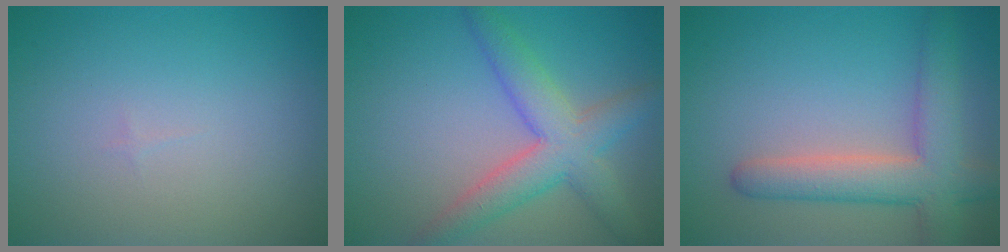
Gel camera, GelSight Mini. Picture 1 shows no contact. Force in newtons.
{"total": 5.5, "press": 5.4, "slide": 0.3}
{"total": 5.8, "press": 5.8, "slide": 0.5}